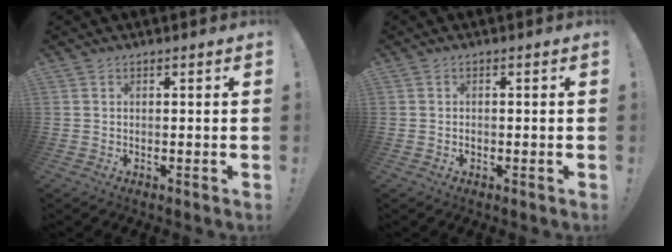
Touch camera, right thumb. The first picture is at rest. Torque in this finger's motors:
{"motor_torque": [0.00, 0.09, -0.25, -0.09, 0.00]}